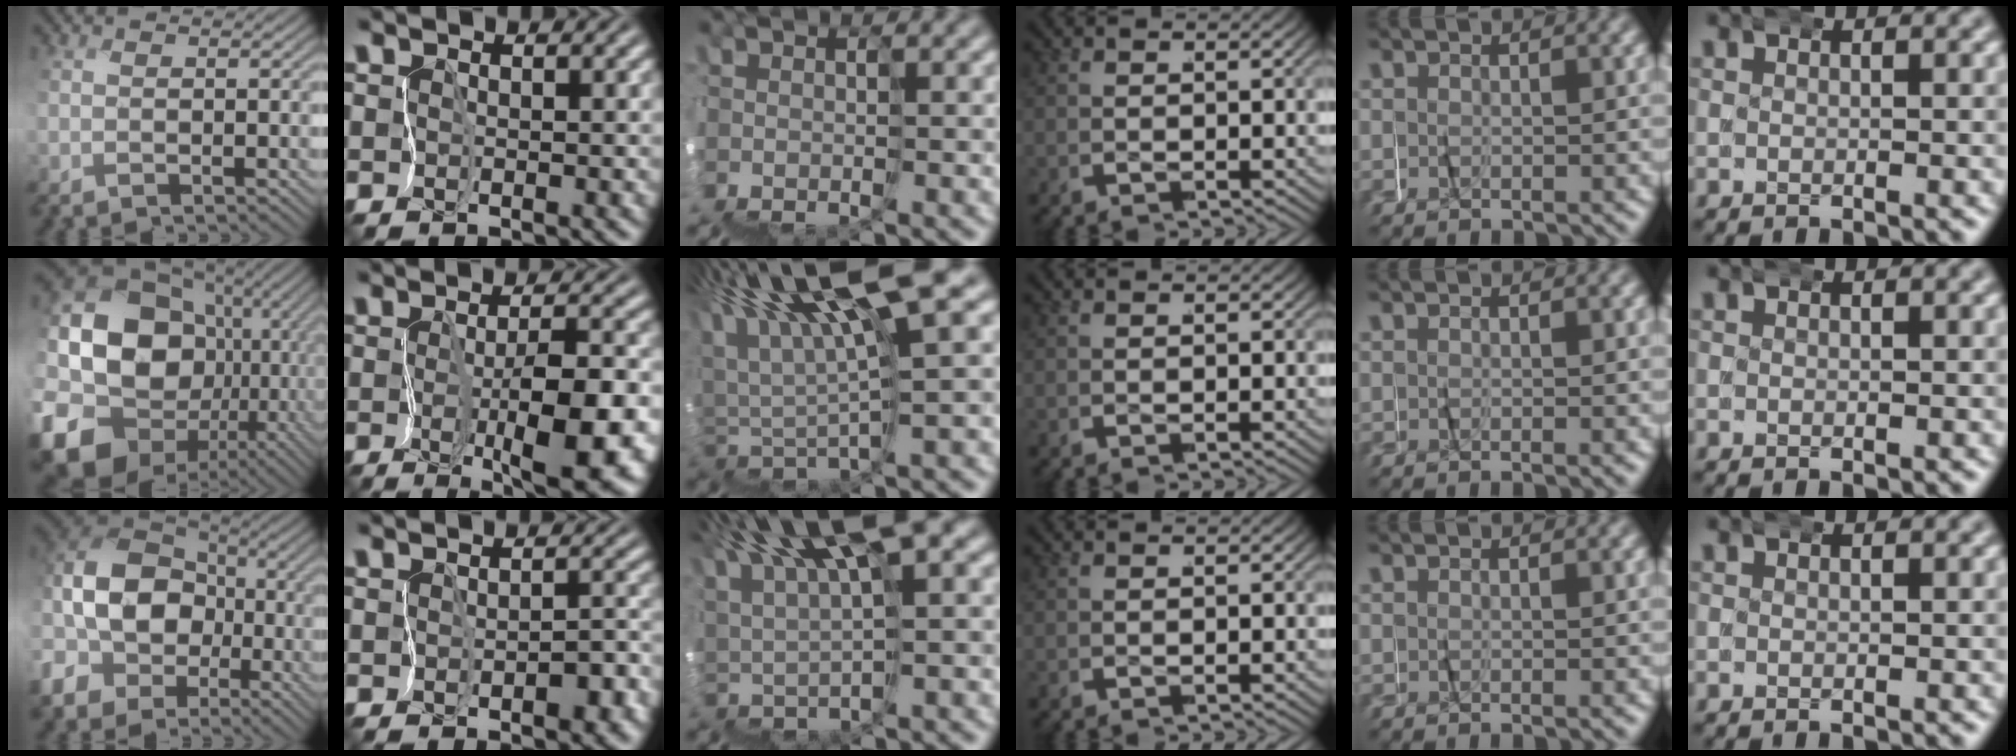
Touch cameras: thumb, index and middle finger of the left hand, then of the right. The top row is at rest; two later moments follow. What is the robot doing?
{"motion": "wrap", "object": "masking tape"}